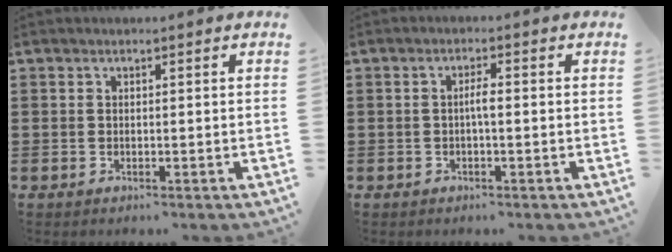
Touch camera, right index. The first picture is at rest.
{"total": 2.0, "force": [-0.2, 0.2, 1.9], "torque": [-0.037, 0.000, -0.006]}